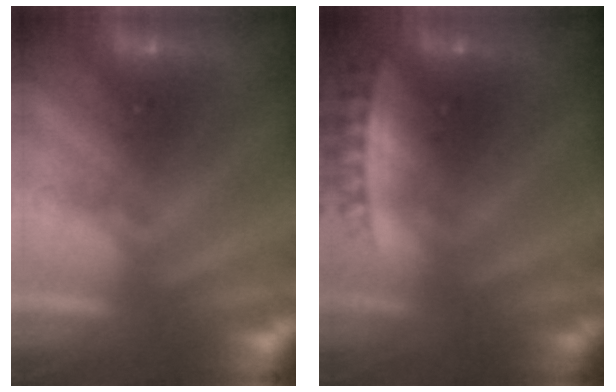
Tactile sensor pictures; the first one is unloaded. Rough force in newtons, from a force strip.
{"total": 2.9}